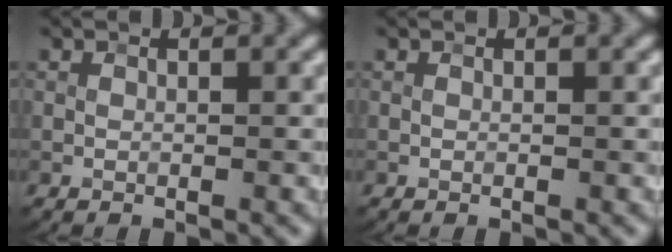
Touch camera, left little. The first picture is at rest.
{"total": 0.0}